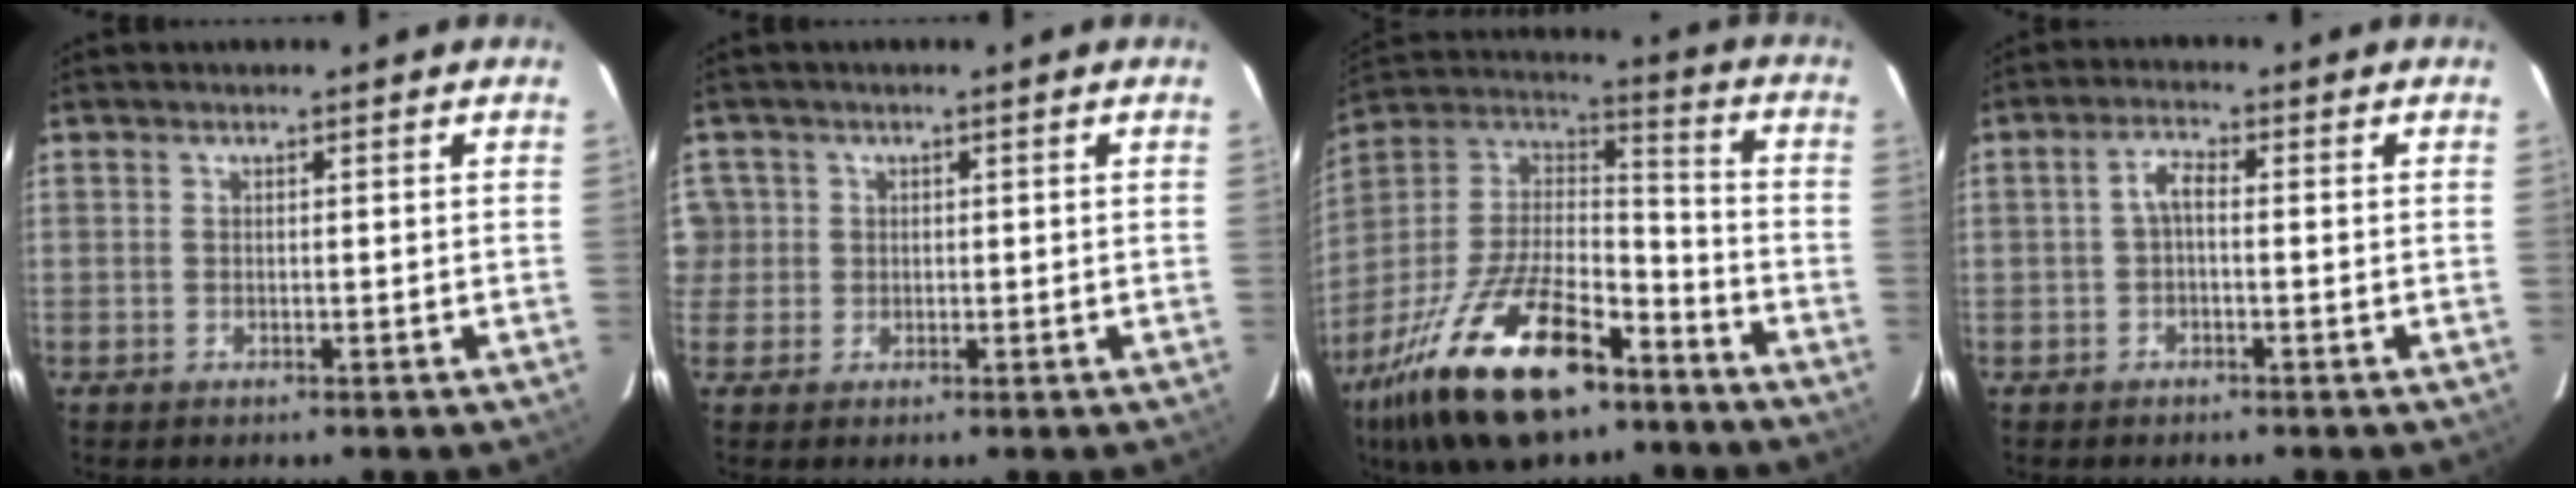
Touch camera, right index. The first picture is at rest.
{"total": 4.0, "force": [0.3, 3.9, 0.3], "torque": [0.011, 0.018, 0.009]}
{"total": 26.7, "force": [-16.2, 11.3, 18.0], "torque": [-0.362, -0.017, -0.274]}
{"total": 2.4, "force": [-0.6, 0.9, 2.1], "torque": [-0.046, 0.010, -0.012]}